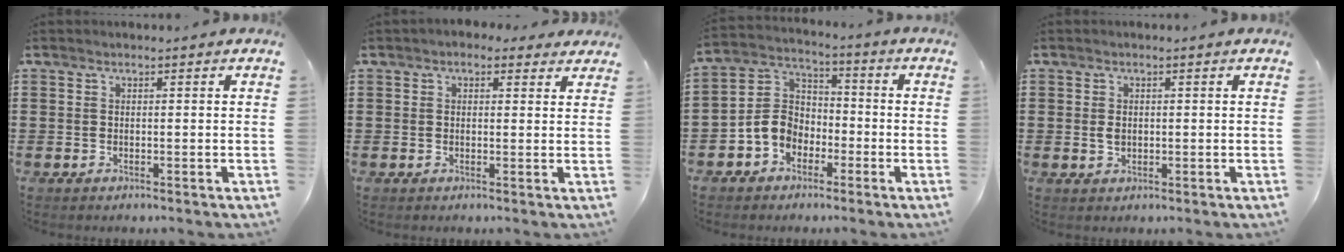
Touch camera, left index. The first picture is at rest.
{"total": 1.8, "force": [1.2, 1.2, 0.6], "torque": [-0.009, 0.008, 0.020]}
{"total": 6.2, "force": [-2.5, 5.1, 2.5], "torque": [-0.084, 0.004, -0.058]}
{"total": 1.6, "force": [0.1, 1.0, 1.2], "torque": [-0.026, 0.006, 0.001]}